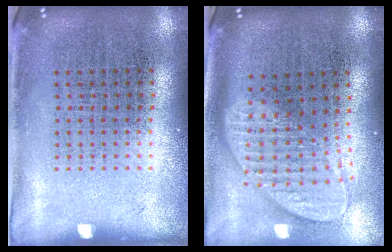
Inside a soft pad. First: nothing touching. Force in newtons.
{"total": 2.0, "press": 1.5, "slide": 1.2}